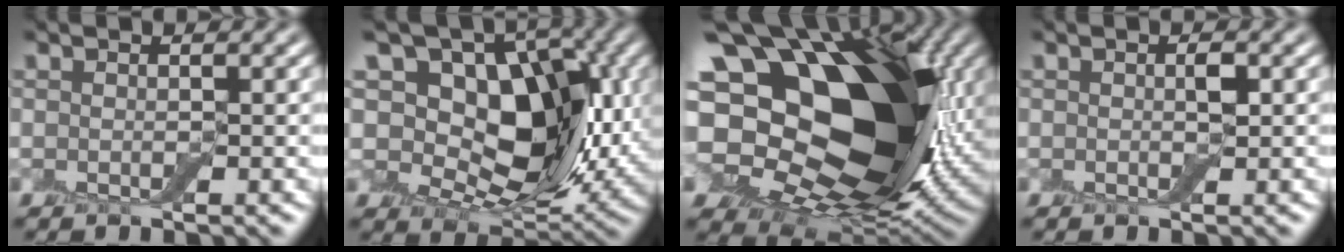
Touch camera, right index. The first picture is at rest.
{"total": 13.7, "force": [3.3, 8.7, 10.0], "torque": [-0.169, 0.022, 0.055]}
{"total": 20.9, "force": [4.5, 14.5, 14.4], "torque": [-0.267, 0.007, 0.089]}
{"total": 0.9, "force": [0.1, 0.4, 0.8], "torque": [-0.015, 0.003, 0.002]}